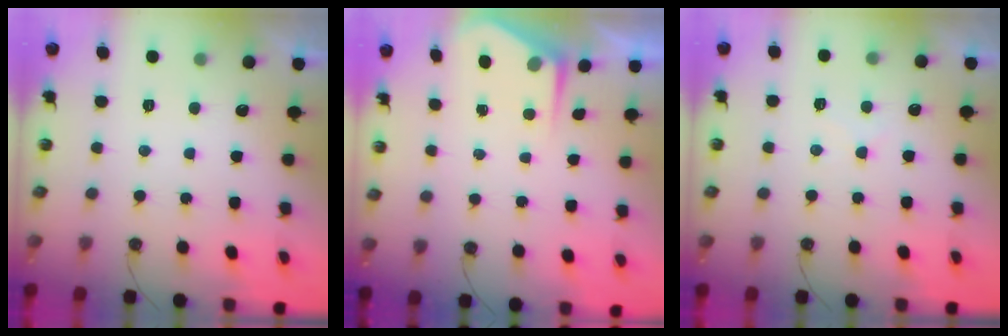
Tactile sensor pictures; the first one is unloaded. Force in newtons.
{"total": 4.6, "press": 4.6, "slide": 0.2}
{"total": 7.0, "press": 6.9, "slide": 0.5}